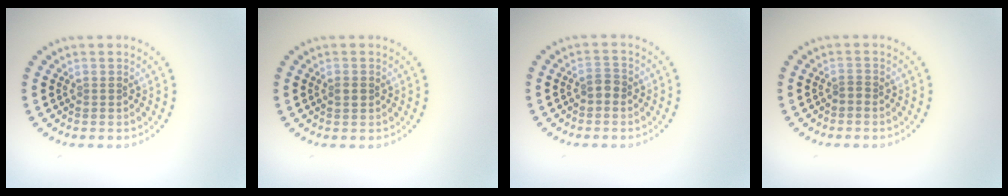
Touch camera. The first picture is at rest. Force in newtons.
{"total": 1.3, "press": 1.3, "slide": 0.1}
{"total": 1.2, "press": 1.2, "slide": 0.3}
{"total": 0.6, "press": 0.4, "slide": 0.5}